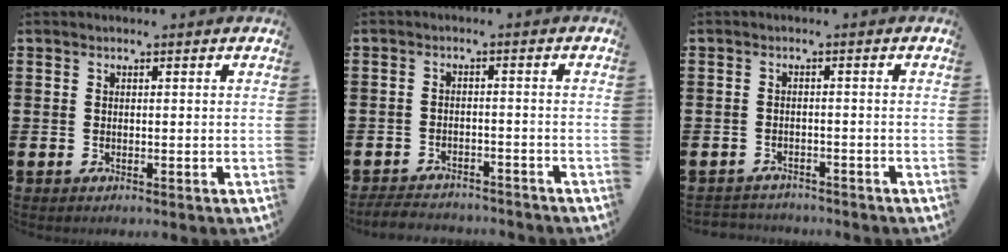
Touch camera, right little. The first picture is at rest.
{"total": 2.6, "force": [-2.6, 0.3, 0.0], "torque": [-0.005, 0.003, -0.057]}
{"total": 1.5, "force": [-1.5, 0.2, -0.2], "torque": [-0.001, 0.003, -0.034]}